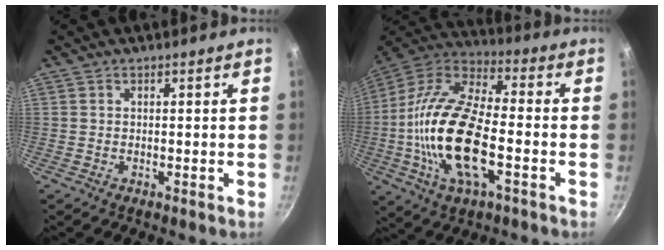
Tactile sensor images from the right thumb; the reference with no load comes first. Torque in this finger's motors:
{"motor_torque": [1.05, 2.68, 2.24, -0.53, 0.26]}